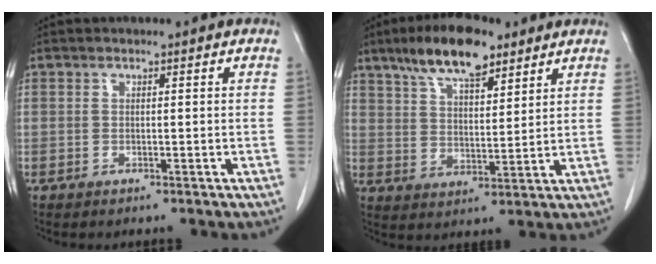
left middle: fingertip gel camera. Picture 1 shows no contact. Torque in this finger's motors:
{"motor_torque": [1.17, -0.97, 0.16, 0.04]}